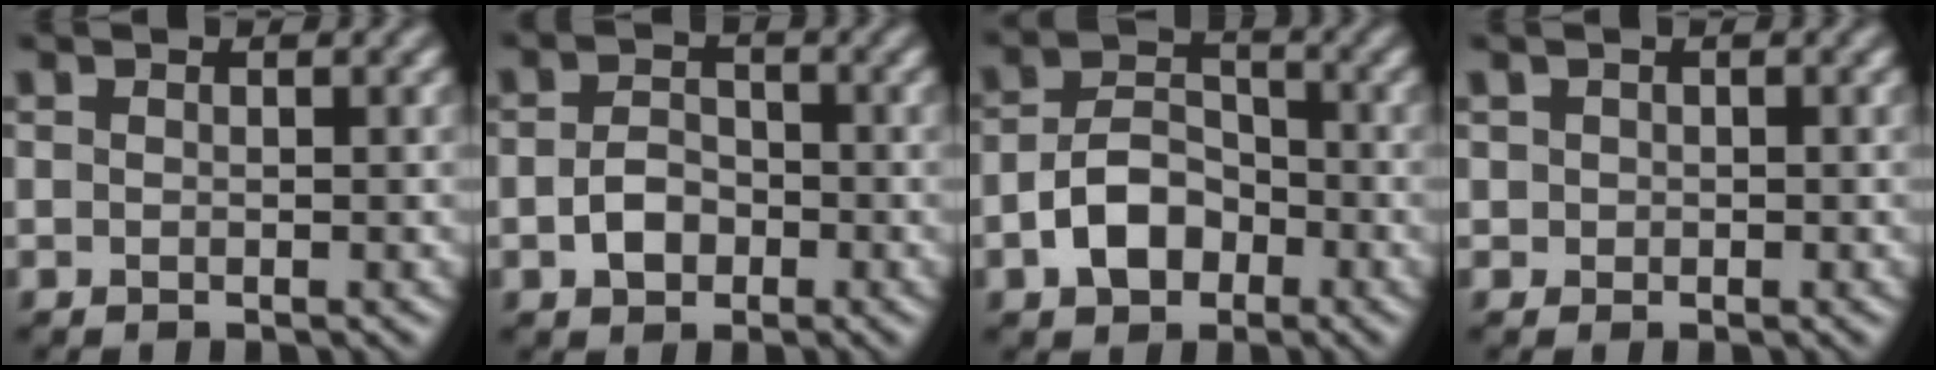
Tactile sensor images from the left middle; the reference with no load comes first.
{"total": 2.7, "force": [-0.8, 2.0, 1.6], "torque": [-0.031, -0.002, -0.019]}
{"total": 4.8, "force": [-1.9, 3.3, 2.8], "torque": [-0.050, 0.002, -0.038]}
{"total": 0.8, "force": [0.2, 0.7, 0.1], "torque": [0.004, -0.003, 0.001]}